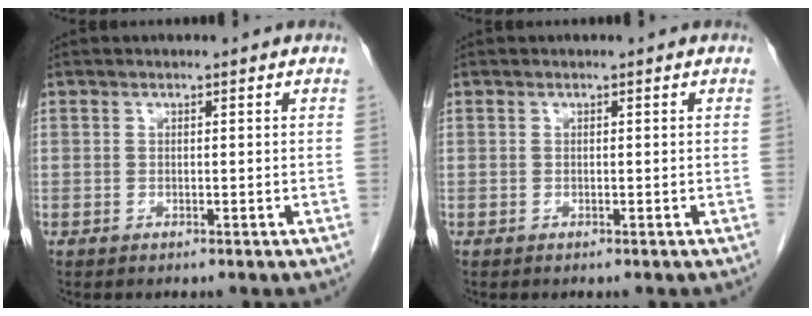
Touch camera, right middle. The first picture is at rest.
{"total": 0.0}